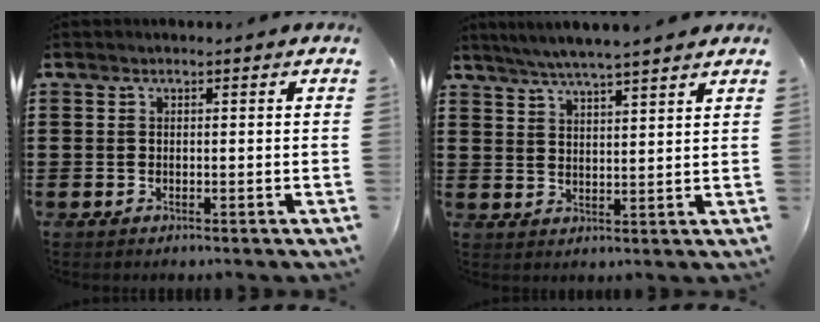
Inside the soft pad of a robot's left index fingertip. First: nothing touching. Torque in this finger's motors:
{"motor_torque": [1.11, 0.52, 0.76, 0.20]}